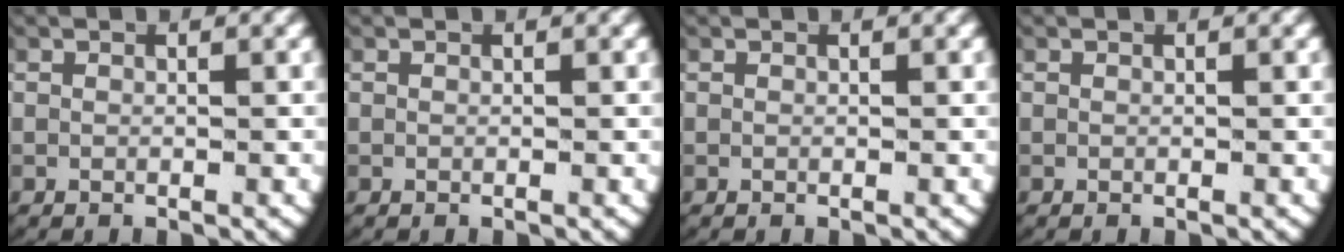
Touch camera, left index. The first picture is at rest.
{"total": 0.0}
{"total": 0.0}
{"total": 0.0}